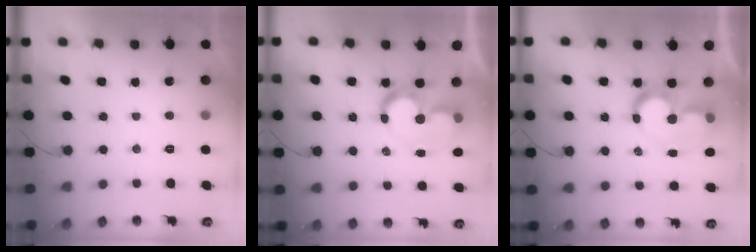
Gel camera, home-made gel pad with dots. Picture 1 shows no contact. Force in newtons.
{"total": 9.7, "press": 9.6, "slide": 1.5}
{"total": 9.7, "press": 9.6, "slide": 1.5}